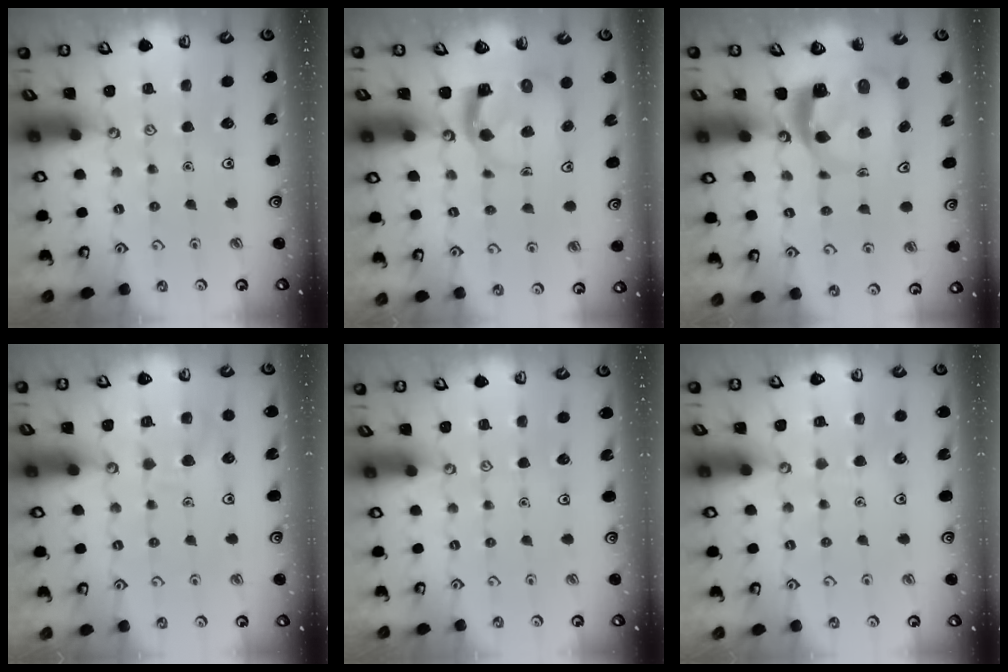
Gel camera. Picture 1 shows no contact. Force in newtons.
{"total": 3.8, "press": 3.8, "slide": 0.6}
{"total": 5.8, "press": 5.8, "slide": 0.6}
{"total": 7.7, "press": 7.6, "slide": 0.7}
{"total": 0.0}
{"total": 4.4, "press": 4.4, "slide": 0.4}